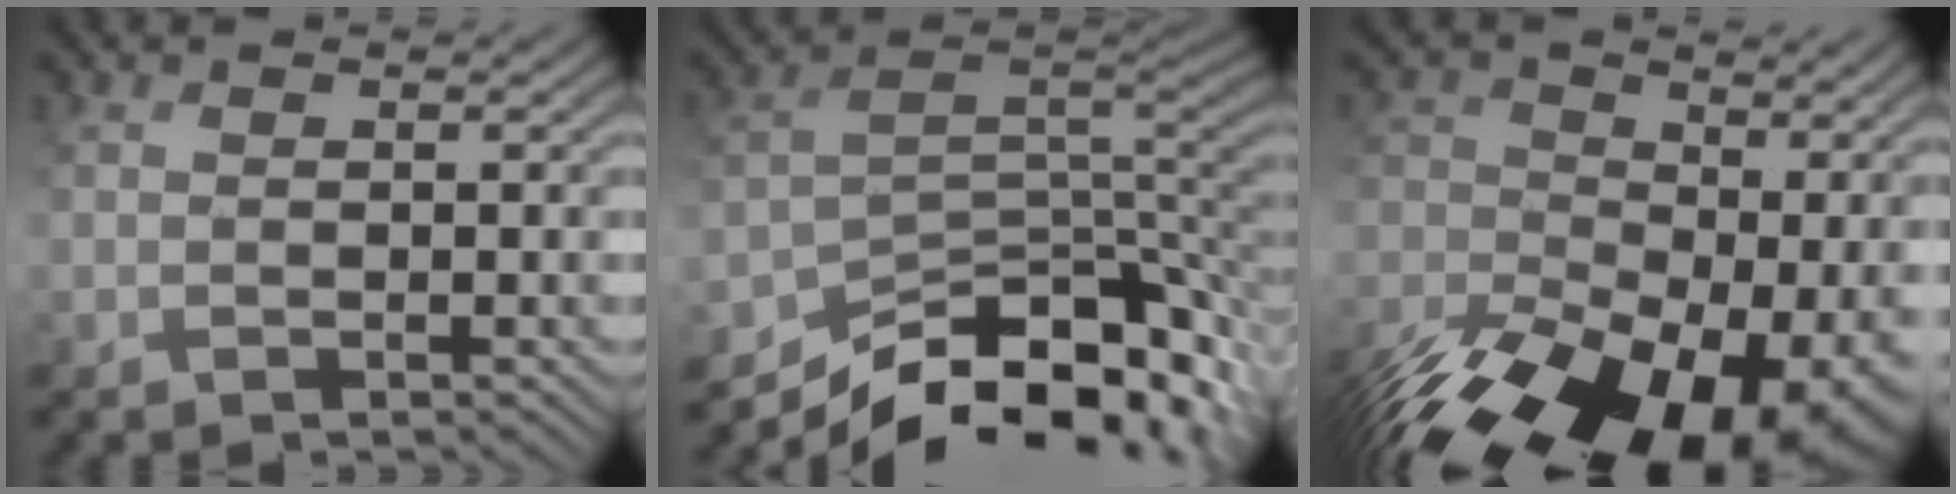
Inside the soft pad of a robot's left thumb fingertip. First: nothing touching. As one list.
[{"total": 13.9, "force": [-9.8, 5.6, 8.2], "torque": [-0.166, -0.008, -0.160]}, {"total": 19.9, "force": [-10.2, 11.0, 13.0], "torque": [-0.280, -0.048, -0.149]}]